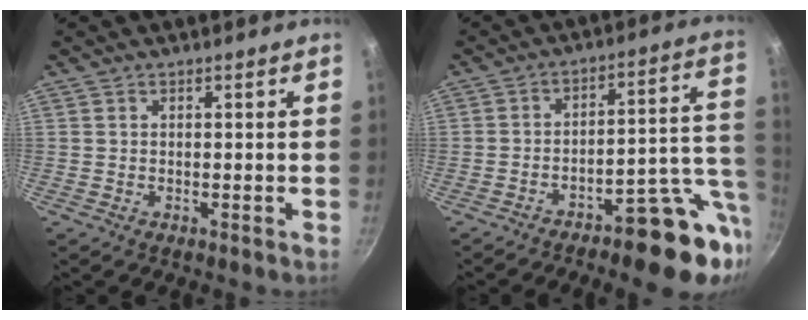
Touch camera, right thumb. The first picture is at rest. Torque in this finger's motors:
{"motor_torque": [3.03, 1.31, 1.23, -1.33, 0.06]}